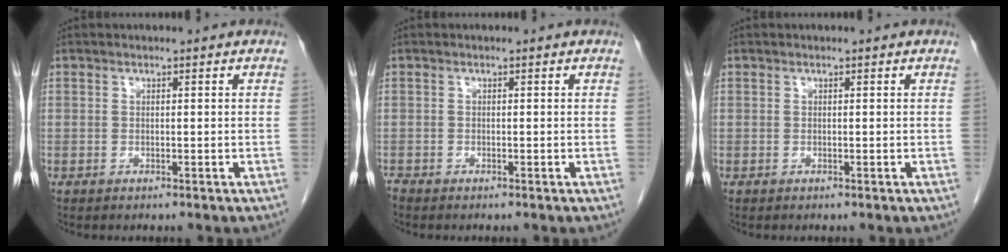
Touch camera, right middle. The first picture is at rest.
{"total": 0.5, "force": [-0.5, 0.0, 0.0], "torque": [-0.005, -0.003, -0.011]}
{"total": 0.0}